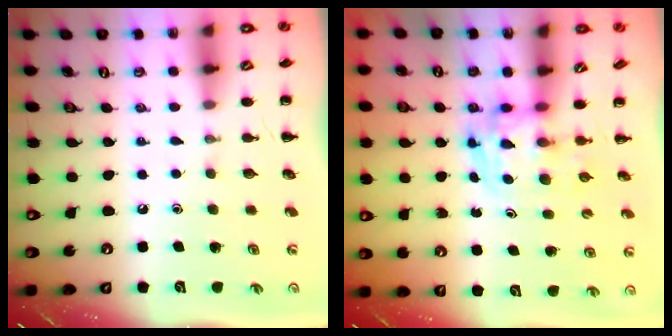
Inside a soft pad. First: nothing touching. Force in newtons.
{"total": 3.6, "press": 3.5, "slide": 0.6}